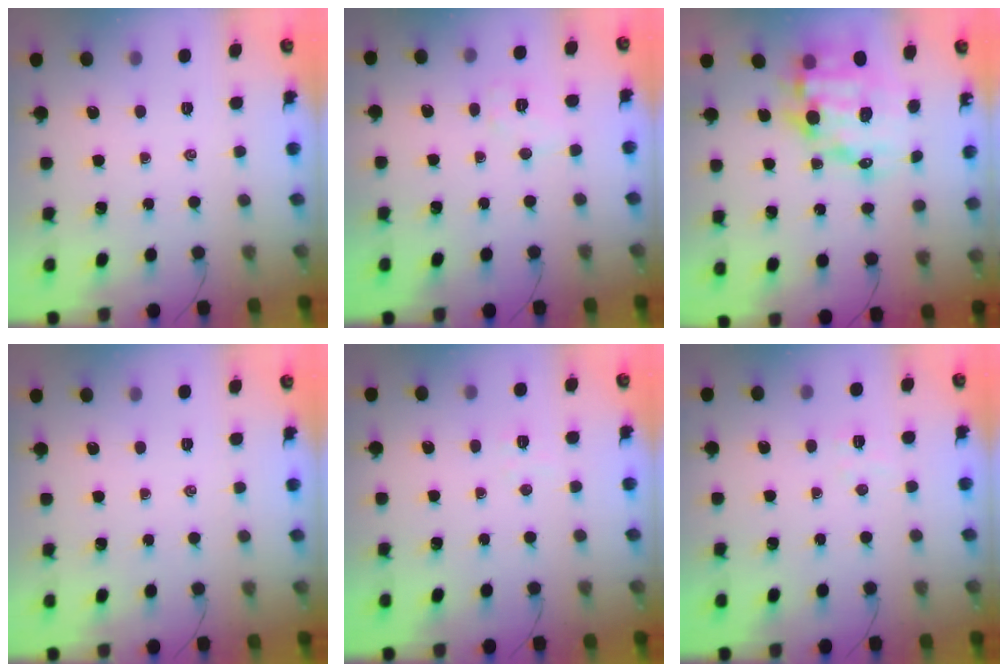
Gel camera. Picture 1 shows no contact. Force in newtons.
{"total": 5.9, "press": 5.8, "slide": 1.2}
{"total": 13.6, "press": 13.2, "slide": 3.3}
{"total": 0.0}
{"total": 3.7, "press": 3.7, "slide": 0.8}
{"total": 4.5, "press": 4.4, "slide": 1.1}